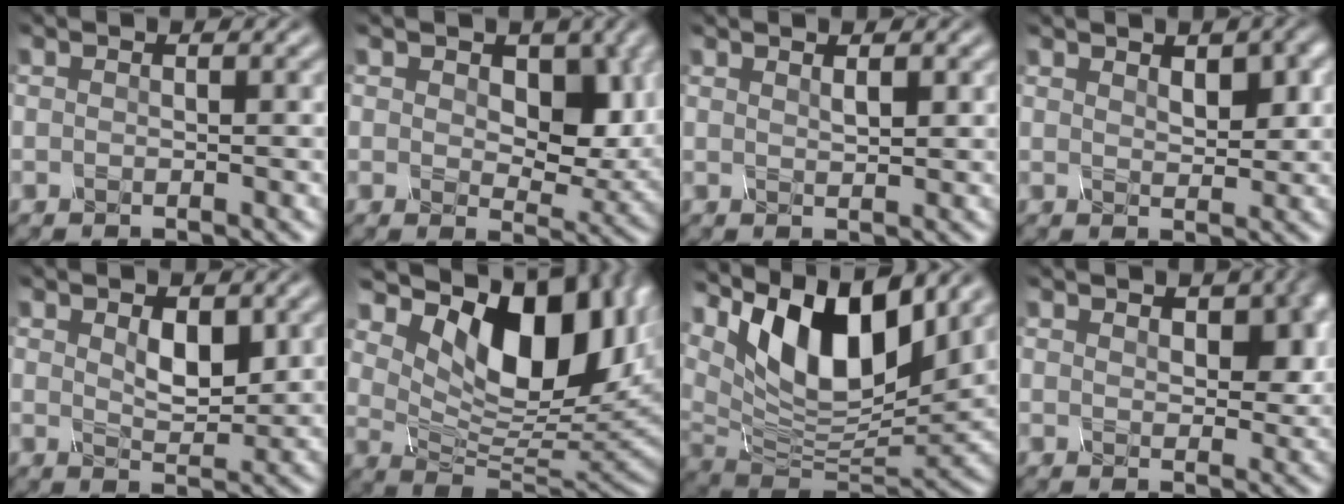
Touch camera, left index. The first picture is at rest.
{"total": 6.6, "force": [1.4, 4.2, 4.9], "torque": [-0.075, -0.011, 0.018]}
{"total": 0.9, "force": [0.7, 0.1, 0.6], "torque": [-0.013, -0.003, 0.011]}
{"total": 2.8, "force": [1.3, 1.3, 2.1], "torque": [-0.034, -0.004, 0.023]}
{"total": 2.8, "force": [0.7, 1.5, 2.2], "torque": [-0.043, -0.006, 0.014]}
{"total": 14.2, "force": [5.4, 7.6, 10.7], "torque": [-0.163, -0.004, 0.099]}
{"total": 12.3, "force": [6.2, 5.3, 9.3], "torque": [-0.164, 0.003, 0.110]}
{"total": 4.0, "force": [1.7, 2.3, 2.8], "torque": [-0.043, -0.007, 0.024]}